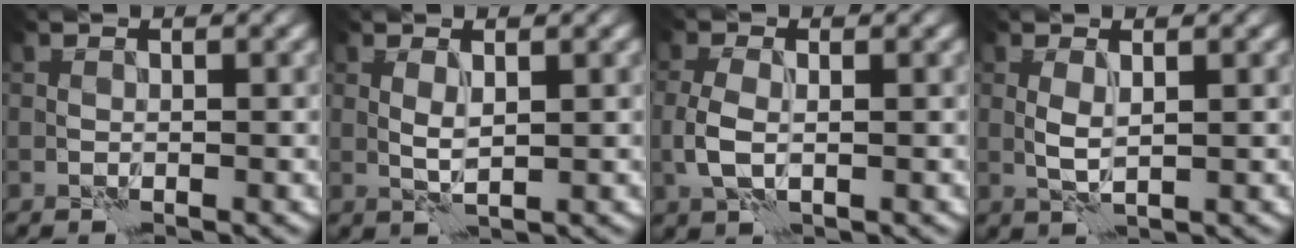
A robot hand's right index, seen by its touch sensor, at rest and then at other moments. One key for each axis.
{"total": 1.3, "fx": 0.7, "fy": 0.2, "fz": 1.1, "tx": -0.025, "ty": -0.003, "tz": 0.016}
{"total": 2.4, "fx": -0.1, "fy": 1.3, "fz": 2.1, "tx": -0.048, "ty": -0.004, "tz": -0.004}
{"total": 1.5, "fx": 0.6, "fy": 0.4, "fz": 1.3, "tx": -0.031, "ty": -0.002, "tz": 0.014}